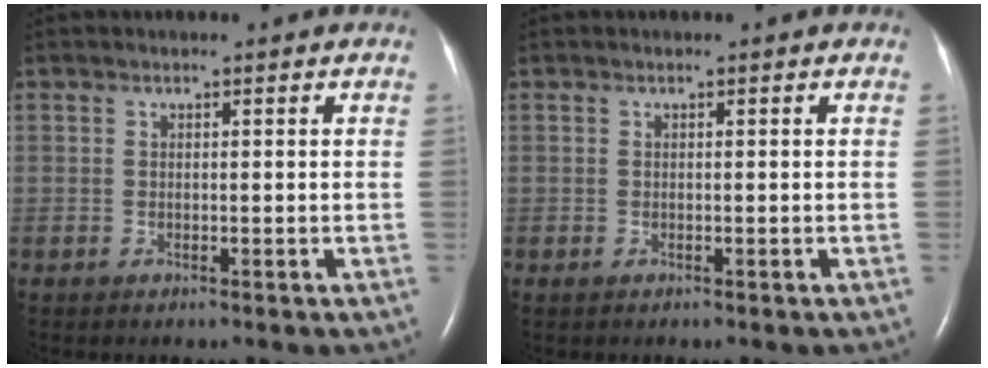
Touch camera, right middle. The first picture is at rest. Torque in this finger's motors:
{"motor_torque": [0.49, -0.47, -0.01, 0.01]}